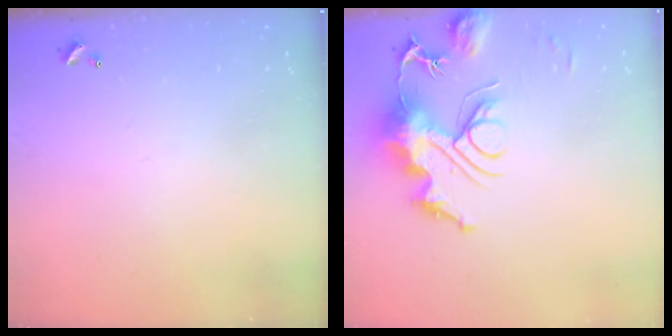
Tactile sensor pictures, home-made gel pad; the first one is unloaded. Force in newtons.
{"total": 13.8, "press": 13.7, "slide": 0.8}